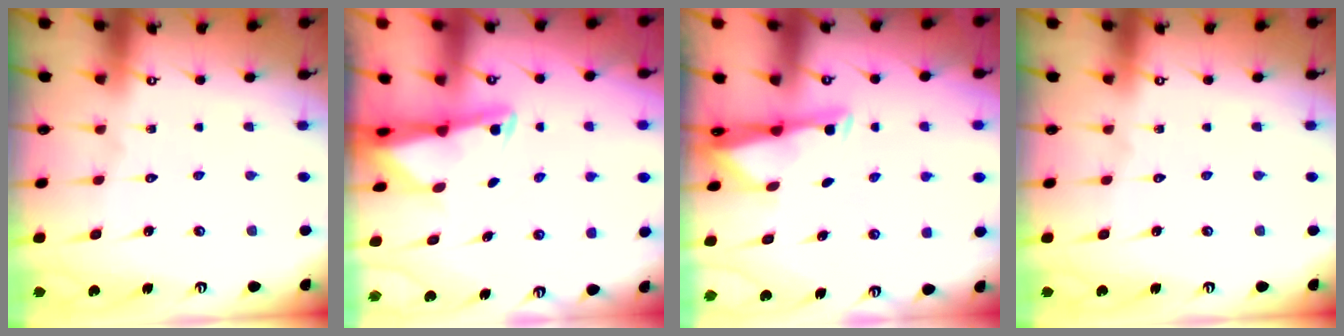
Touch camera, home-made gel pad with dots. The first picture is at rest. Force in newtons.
{"total": 2.1, "press": 2.1, "slide": 0.5}
{"total": 2.6, "press": 2.6, "slide": 0.4}
{"total": 0.0}